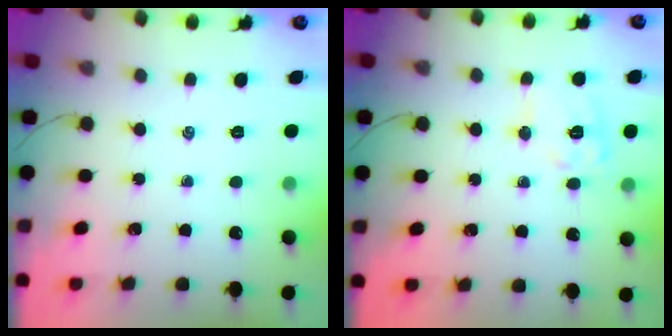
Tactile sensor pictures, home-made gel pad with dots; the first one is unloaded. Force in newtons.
{"total": 9.9, "press": 9.9, "slide": 0.2}